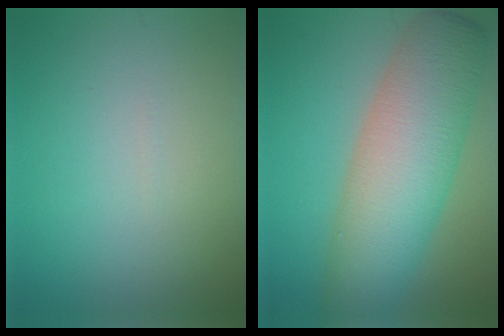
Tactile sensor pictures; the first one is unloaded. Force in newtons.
{"total": 10.1, "press": 10.1, "slide": 0.2}